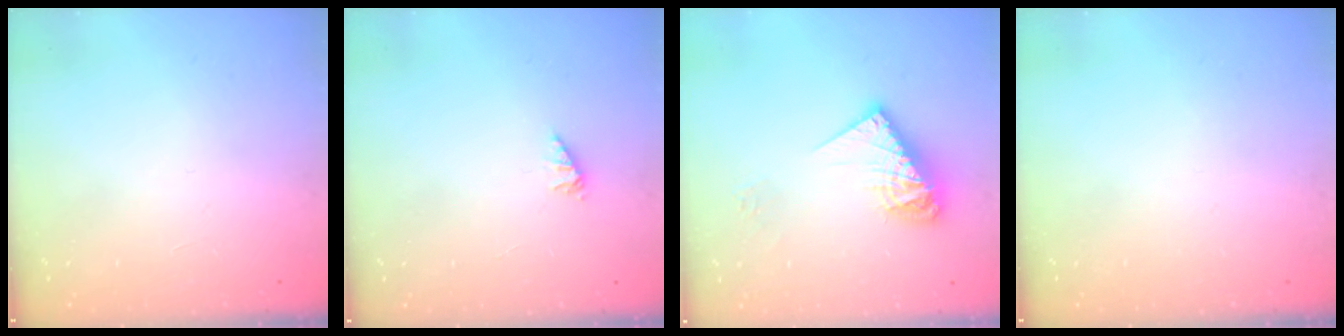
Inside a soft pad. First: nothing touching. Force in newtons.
{"total": 1.3, "press": 1.3, "slide": 0.1}
{"total": 12.5, "press": 12.5, "slide": 1.4}
{"total": 0.0}